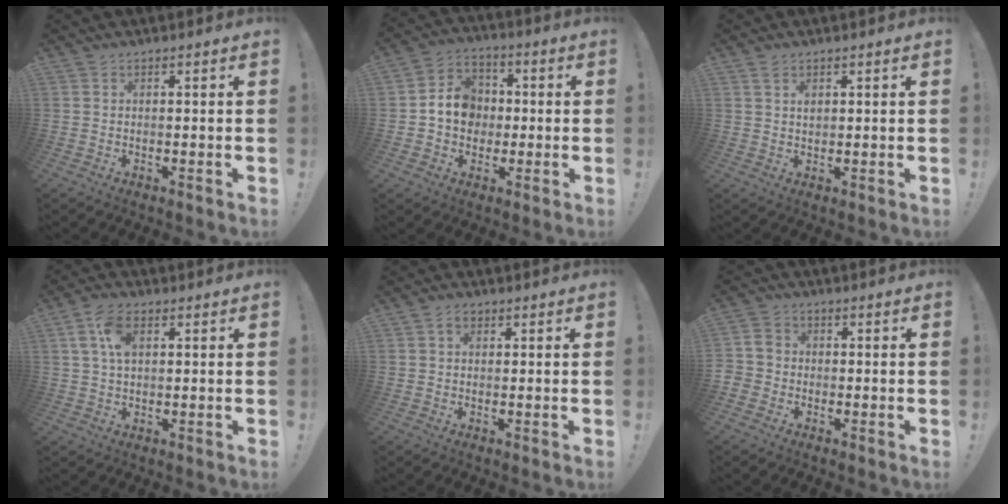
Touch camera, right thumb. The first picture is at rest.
{"total": 10.6, "force": [-0.3, 9.5, 4.8], "torque": [-0.065, 0.013, 0.001]}
{"total": 1.7, "force": [0.9, 1.1, 1.0], "torque": [-0.009, -0.004, 0.015]}
{"total": 8.4, "force": [2.6, 4.9, 6.3], "torque": [-0.119, 0.005, 0.049]}
{"total": 2.6, "force": [1.1, 1.8, 1.5], "torque": [-0.020, 0.000, 0.019]}
{"total": 4.2, "force": [-1.7, 3.6, 1.3], "torque": [-0.028, 0.017, -0.031]}